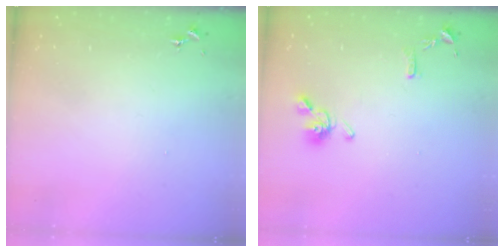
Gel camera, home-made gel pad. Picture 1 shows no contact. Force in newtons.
{"total": 10.1, "press": 10.1, "slide": 1.2}